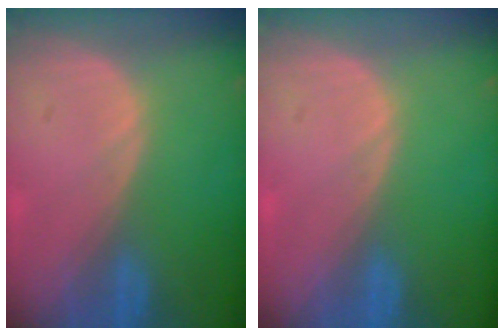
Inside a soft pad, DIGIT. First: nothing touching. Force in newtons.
{"total": 0.0}